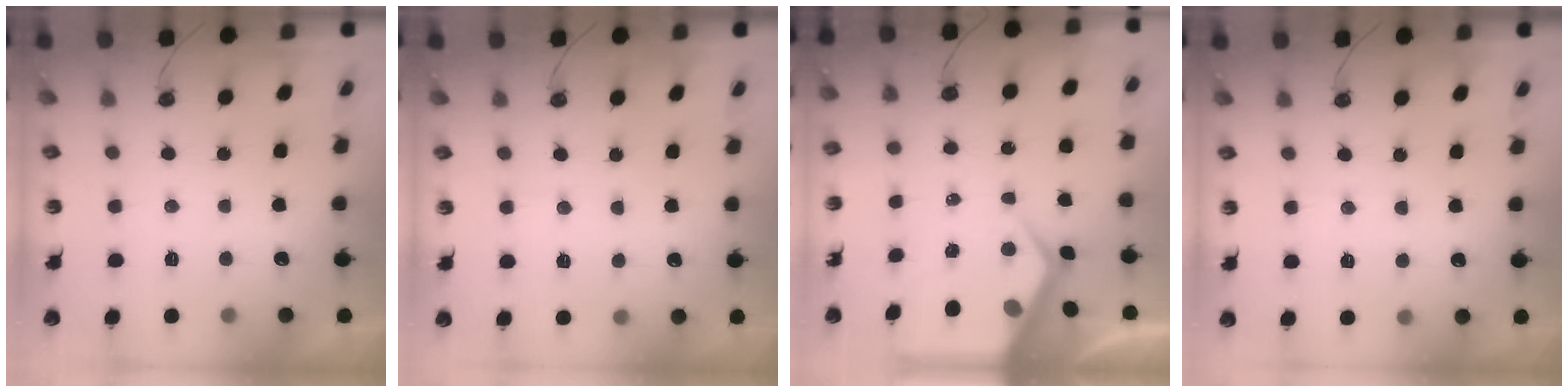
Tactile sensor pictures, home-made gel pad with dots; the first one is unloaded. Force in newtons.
{"total": 5.3, "press": 5.3, "slide": 0.7}
{"total": 7.9, "press": 7.9, "slide": 0.8}
{"total": 3.6, "press": 3.6, "slide": 0.4}